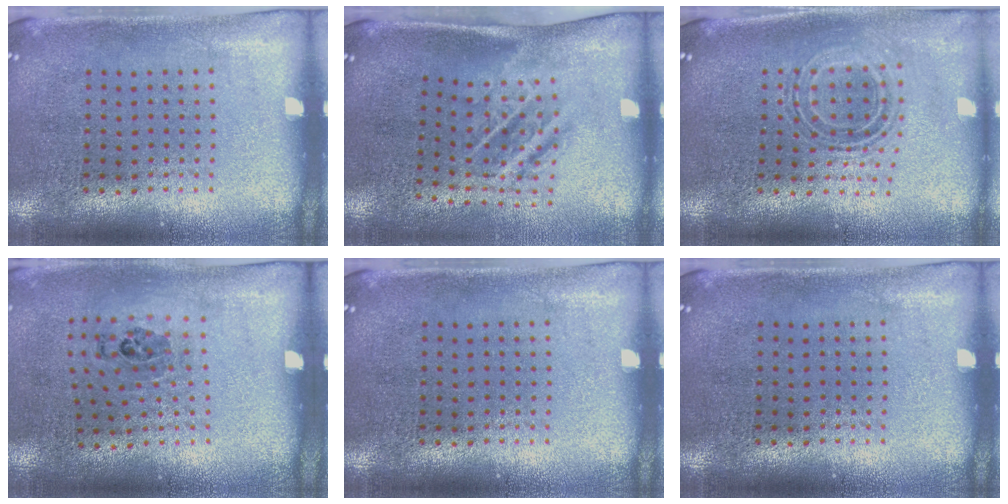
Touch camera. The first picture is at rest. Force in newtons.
{"total": 1.8, "press": 1.1, "slide": 1.4}
{"total": 0.7, "press": 0.7, "slide": 0.2}
{"total": 1.2, "press": 0.8, "slide": 0.9}
{"total": 0.0}
{"total": 0.0}